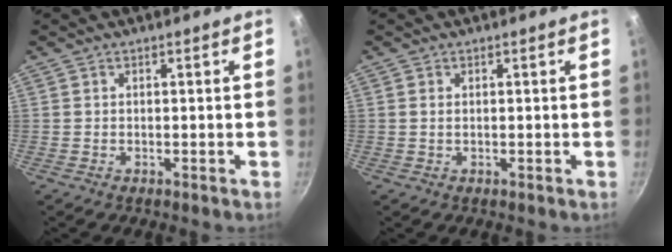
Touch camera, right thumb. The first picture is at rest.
{"total": 0.8, "force": [0.2, 0.4, 0.7], "torque": [-0.015, 0.000, 0.002]}